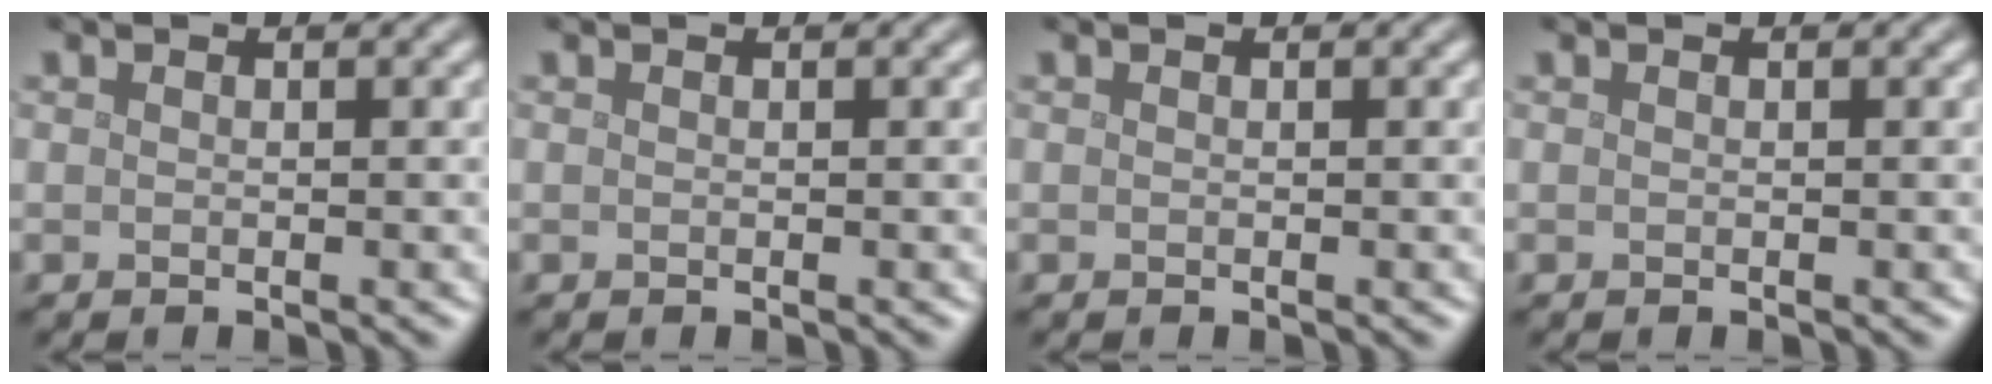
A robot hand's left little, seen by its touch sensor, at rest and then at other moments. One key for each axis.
{"total": 0.0}
{"total": 0.0}
{"total": 0.0}